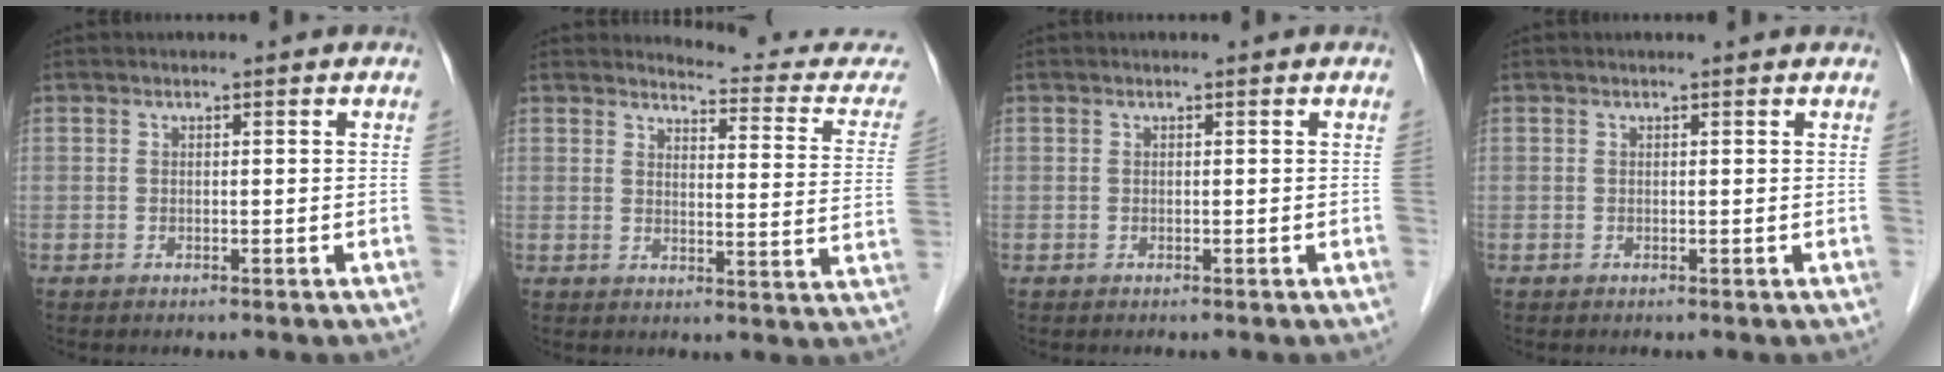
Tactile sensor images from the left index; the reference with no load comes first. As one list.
[{"total": 12.0, "force": [11.9, 0.9, 1.5], "torque": [-0.003, -0.077, 0.116]}, {"total": 0.0}, {"total": 0.6, "force": [0.6, 0.0, 0.1], "torque": [-0.008, -0.001, 0.003]}]